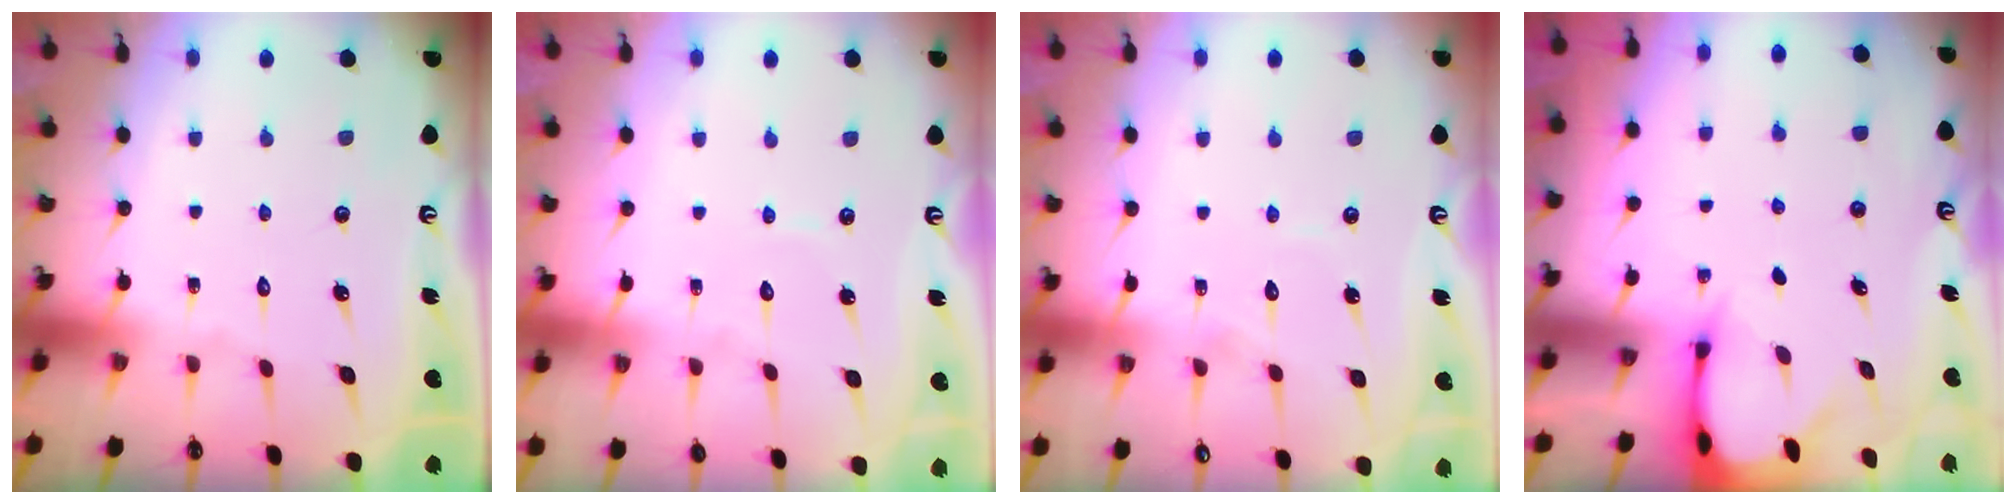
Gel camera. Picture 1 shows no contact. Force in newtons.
{"total": 4.4, "press": 4.4, "slide": 0.5}
{"total": 5.4, "press": 5.4, "slide": 0.5}
{"total": 2.0, "press": 2.0, "slide": 0.1}